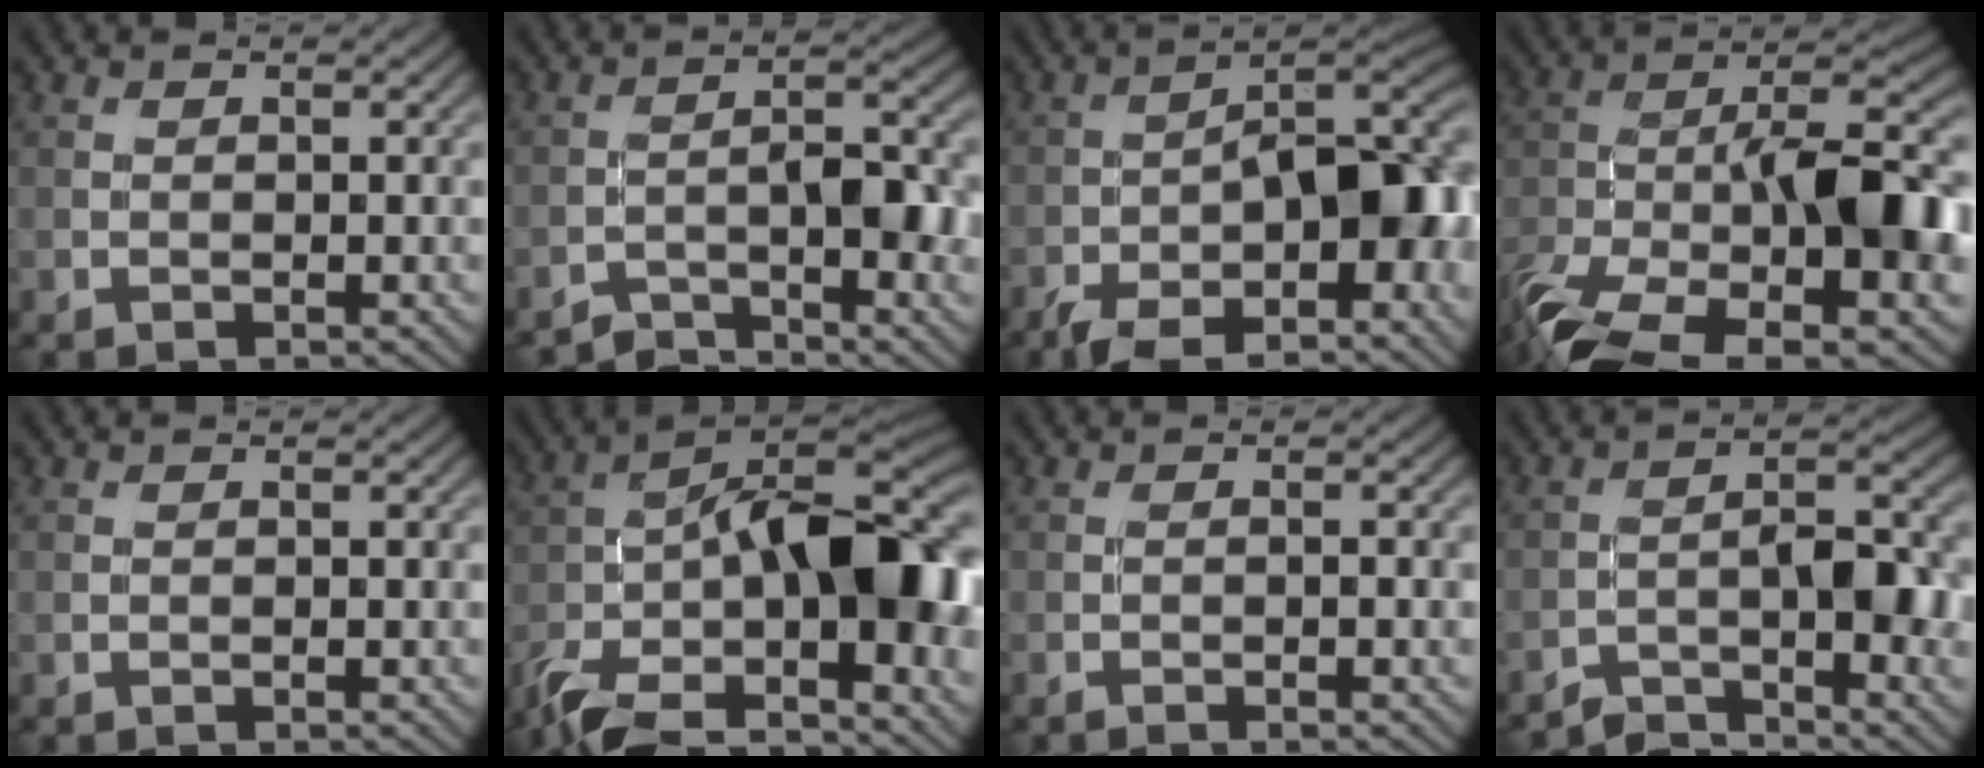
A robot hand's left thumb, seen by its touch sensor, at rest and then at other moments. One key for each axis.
{"total": 6.0, "fx": -3.7, "fy": 1.9, "fz": 4.3, "tx": -0.063, "ty": 0.008, "tz": -0.067}
{"total": 15.7, "fx": -6.8, "fy": 6.7, "fz": 12.5, "tx": -0.182, "ty": -0.019, "tz": -0.115}
{"total": 17.5, "fx": -8.1, "fy": 6.8, "fz": 14.0, "tx": -0.264, "ty": -0.014, "tz": -0.136}
{"total": 0.0}
{"total": 17.0, "fx": -7.7, "fy": 6.1, "fz": 13.9, "tx": -0.241, "ty": -0.016, "tz": -0.146}
{"total": 1.4, "fx": -0.8, "fy": 0.2, "fz": 1.1, "tx": -0.020, "ty": 0.003, "tz": -0.014}
{"total": 6.7, "fx": -4.1, "fy": 2.1, "fz": 4.9, "tx": -0.073, "ty": 0.008, "tz": -0.076}